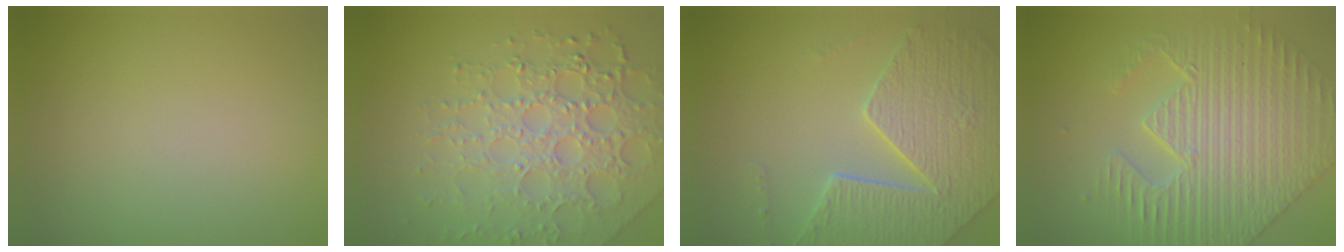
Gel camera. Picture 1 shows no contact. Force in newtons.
{"total": 7.3, "press": 5.2, "slide": 5.1}
{"total": 7.0, "press": 5.4, "slide": 4.5}
{"total": 5.0, "press": 4.9, "slide": 1.3}